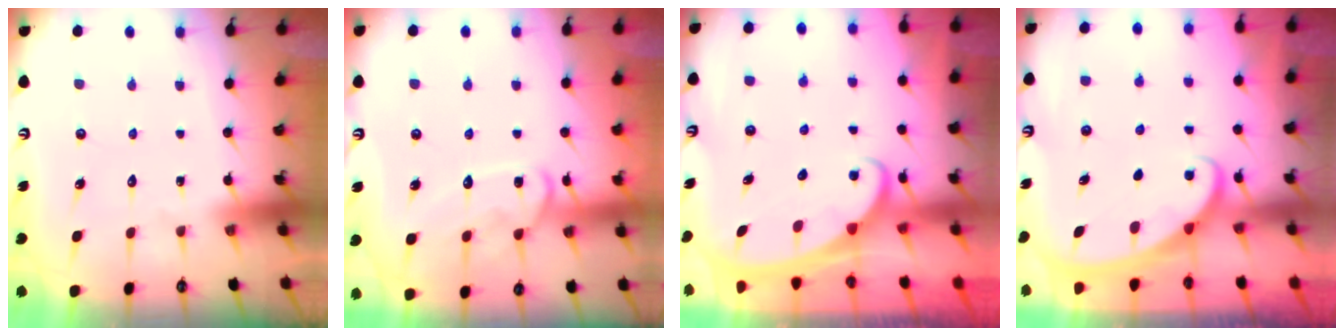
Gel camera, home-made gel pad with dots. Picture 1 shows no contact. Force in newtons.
{"total": 11.5, "press": 11.5, "slide": 1.0}
{"total": 2.3, "press": 2.2, "slide": 0.3}
{"total": 2.2, "press": 2.2, "slide": 0.4}